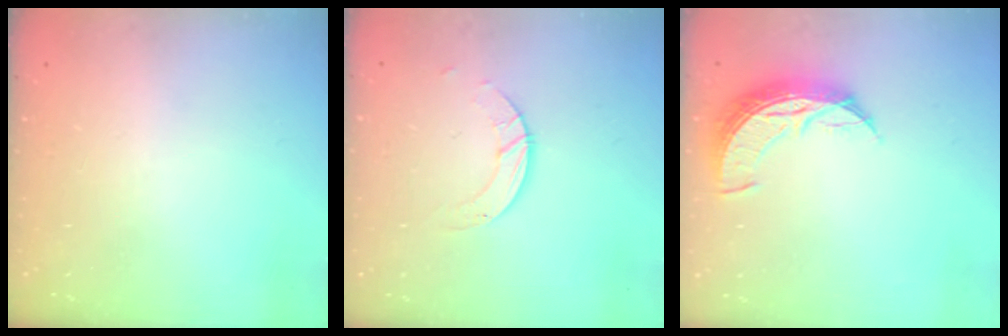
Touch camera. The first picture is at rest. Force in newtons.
{"total": 3.6, "press": 3.6, "slide": 0.2}
{"total": 8.6, "press": 8.6, "slide": 0.8}